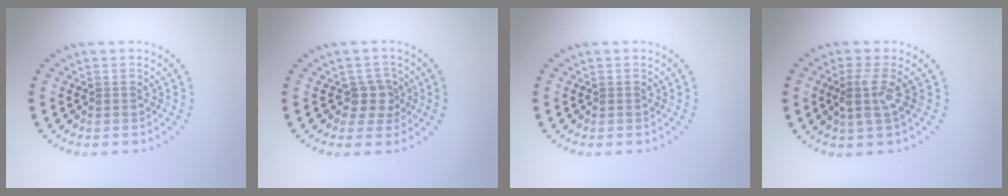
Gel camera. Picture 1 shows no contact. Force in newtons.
{"total": 2.2, "press": 1.8, "slide": 1.3}
{"total": 0.0}
{"total": 2.4, "press": 1.9, "slide": 1.5}